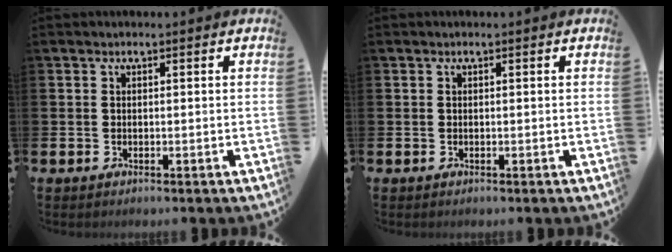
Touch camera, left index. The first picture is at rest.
{"total": 0.0}